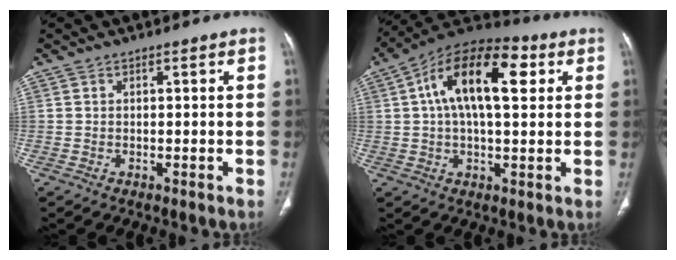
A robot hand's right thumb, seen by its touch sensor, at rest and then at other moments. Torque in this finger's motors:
{"motor_torque": [-1.30, 2.12, 1.19, 0.79, 0.46]}